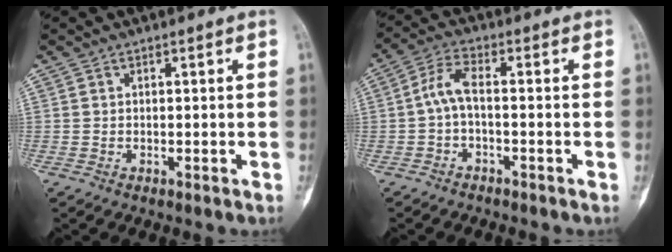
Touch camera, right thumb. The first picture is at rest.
{"total": 4.8, "force": [-0.9, 1.5, 4.4], "torque": [-0.098, 0.021, -0.025]}